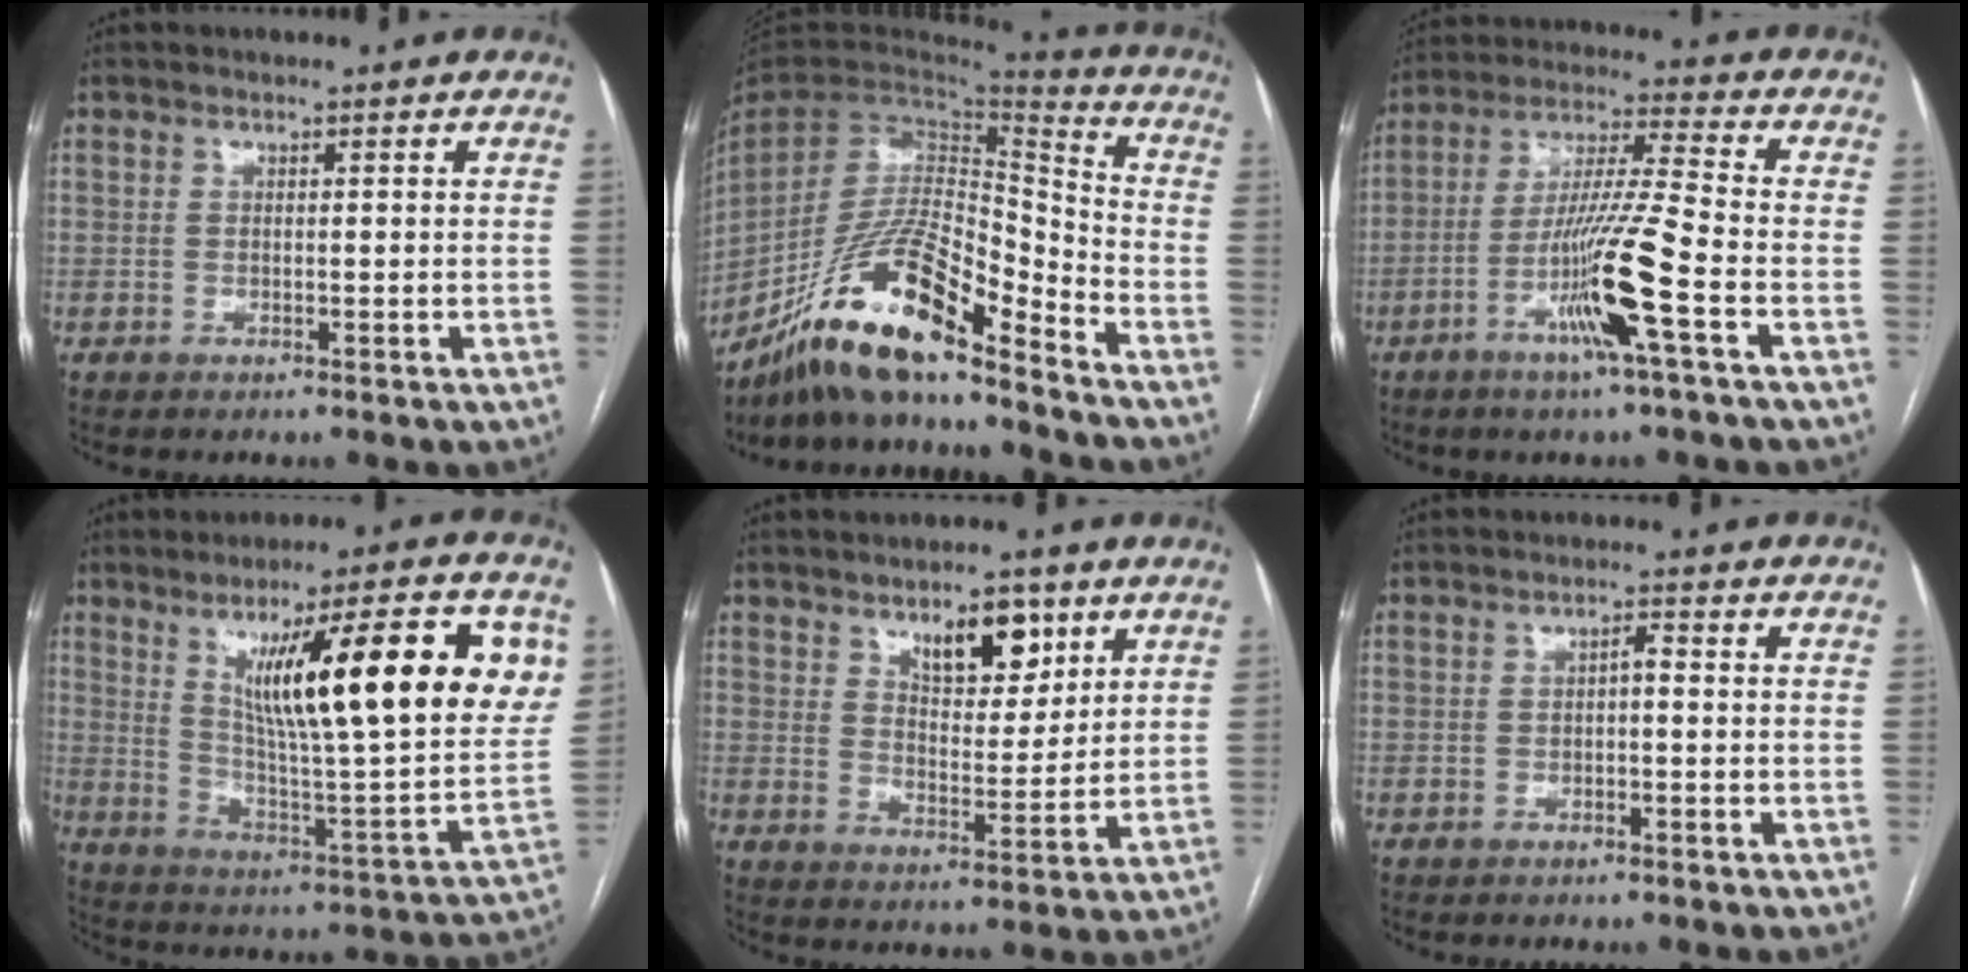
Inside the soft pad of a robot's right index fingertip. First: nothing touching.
{"total": 17.9, "force": [-13.8, 2.7, 11.1], "torque": [-0.219, 0.002, -0.252]}
{"total": 12.3, "force": [-5.1, -1.0, 11.2], "torque": [-0.219, -0.007, -0.099]}
{"total": 25.2, "force": [8.9, 3.2, 23.3], "torque": [-0.329, 0.010, 0.135]}
{"total": 8.1, "force": [4.9, 3.3, 5.6], "torque": [-0.086, -0.001, 0.082]}
{"total": 1.4, "force": [-0.2, 0.5, 1.3], "torque": [-0.019, 0.005, -0.005]}